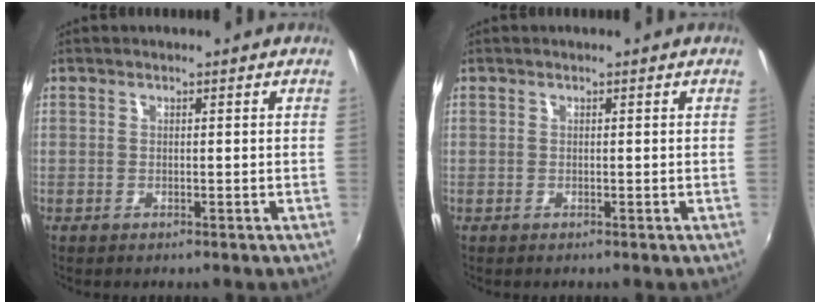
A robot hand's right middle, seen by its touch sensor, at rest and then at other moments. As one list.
[{"total": 0.0}]